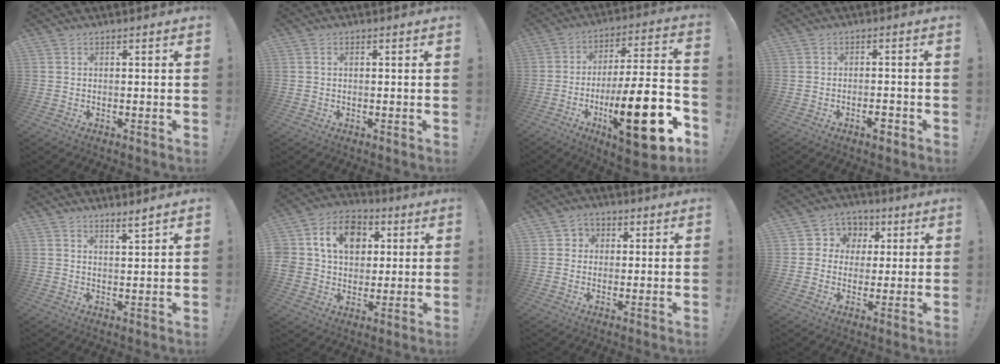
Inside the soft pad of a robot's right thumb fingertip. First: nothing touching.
{"total": 1.1, "force": [0.4, 0.6, 0.8], "torque": [-0.025, 0.005, 0.009]}
{"total": 24.5, "force": [-9.3, 6.8, 21.7], "torque": [-0.344, 0.042, -0.148]}
{"total": 2.7, "force": [-1.7, 0.7, 2.0], "torque": [-0.029, 0.009, -0.029]}
{"total": 3.2, "force": [2.8, 0.0, 1.5], "torque": [-0.016, -0.026, 0.045]}
{"total": 15.5, "force": [4.9, 12.3, 8.2], "torque": [-0.128, -0.001, 0.098]}
{"total": 1.7, "force": [0.2, 1.5, 0.8], "torque": [-0.010, 0.004, 0.003]}
{"total": 7.4, "force": [0.6, 7.2, 1.6], "torque": [-0.019, 0.000, 0.017]}